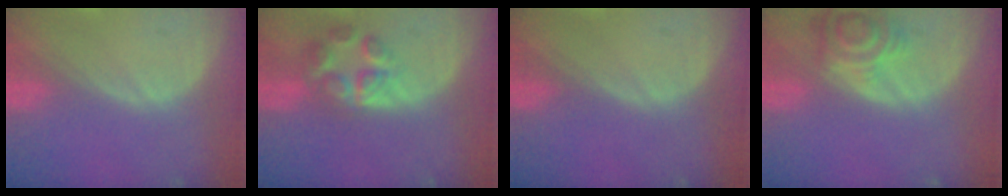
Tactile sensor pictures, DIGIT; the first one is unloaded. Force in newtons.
{"total": 6.7, "press": 5.7, "slide": 3.5}
{"total": 0.0}
{"total": 7.2, "press": 6.6, "slide": 2.8}